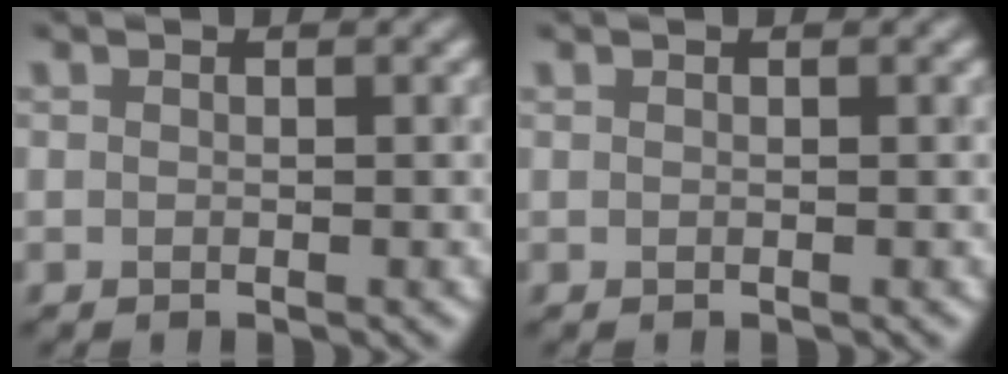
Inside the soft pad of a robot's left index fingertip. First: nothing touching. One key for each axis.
{"total": 0.0}